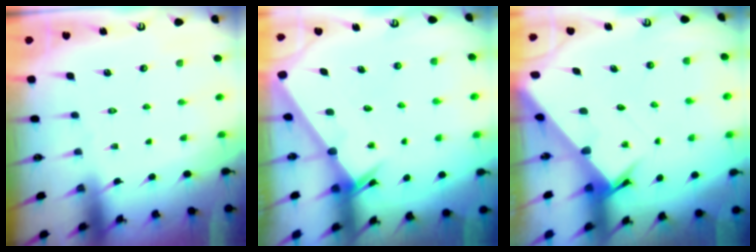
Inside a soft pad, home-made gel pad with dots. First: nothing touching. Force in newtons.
{"total": 2.6, "press": 2.6, "slide": 0.0}
{"total": 2.9, "press": 2.9, "slide": 0.2}